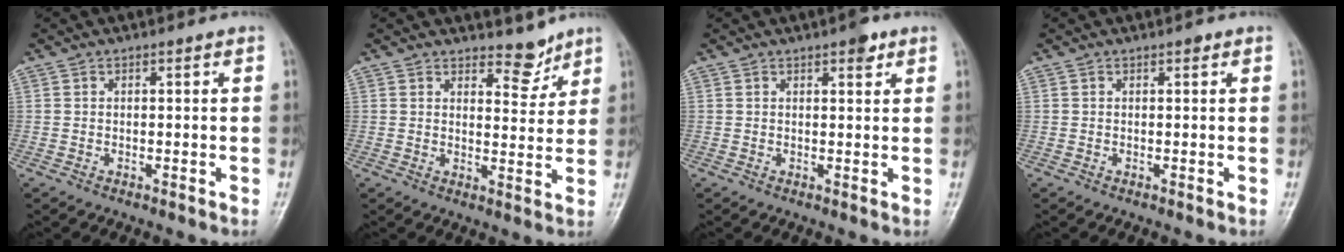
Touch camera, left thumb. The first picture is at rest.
{"total": 4.6, "force": [3.8, 2.1, 1.3], "torque": [0.007, -0.032, 0.058]}
{"total": 2.8, "force": [1.7, 1.1, 1.9], "torque": [-0.018, -0.005, 0.020]}
{"total": 0.7, "force": [0.4, 0.4, 0.5], "torque": [-0.003, 0.000, 0.002]}